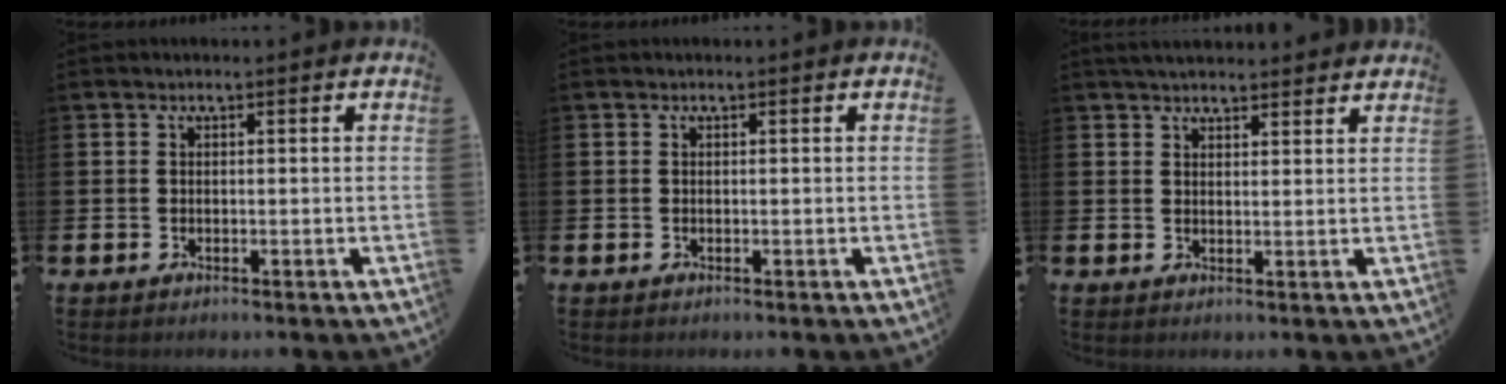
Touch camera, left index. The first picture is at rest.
{"total": 0.0}
{"total": 3.3, "force": [3.2, 0.4, 0.4], "torque": [-0.011, -0.011, 0.059]}